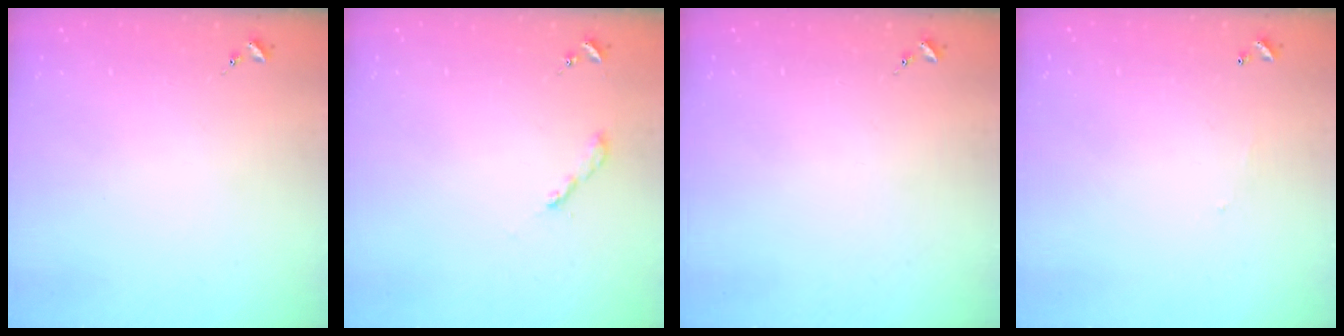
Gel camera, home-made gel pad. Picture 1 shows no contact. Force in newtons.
{"total": 2.0, "press": 2.0, "slide": 0.2}
{"total": 0.0}
{"total": 3.7, "press": 3.7, "slide": 0.2}